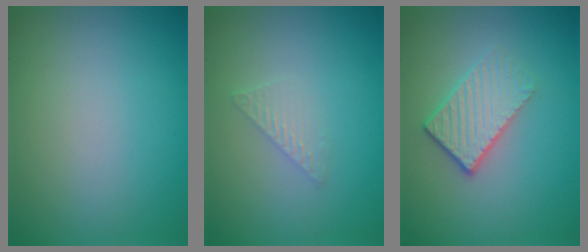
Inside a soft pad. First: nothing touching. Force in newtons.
{"total": 1.4, "press": 1.4, "slide": 0.1}
{"total": 3.2, "press": 2.8, "slide": 1.5}